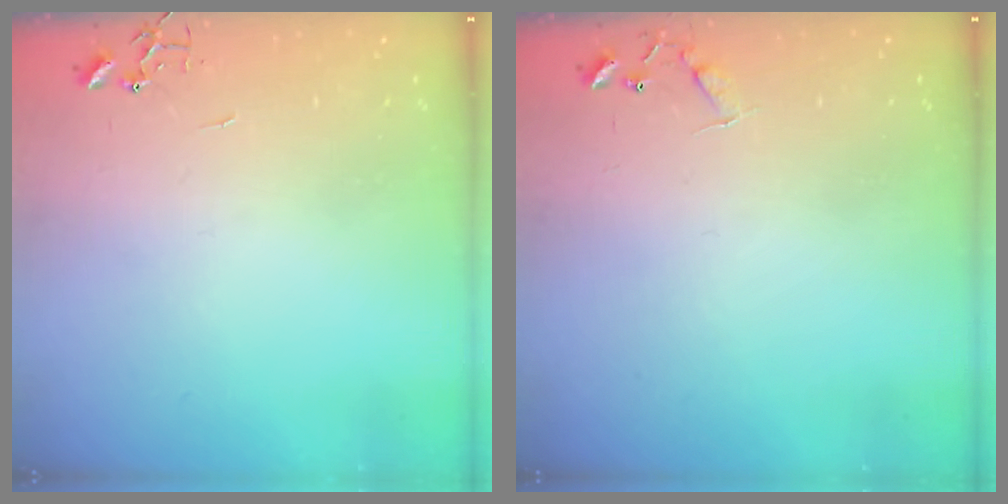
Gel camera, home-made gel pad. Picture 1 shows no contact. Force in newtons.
{"total": 6.5, "press": 6.5, "slide": 0.6}